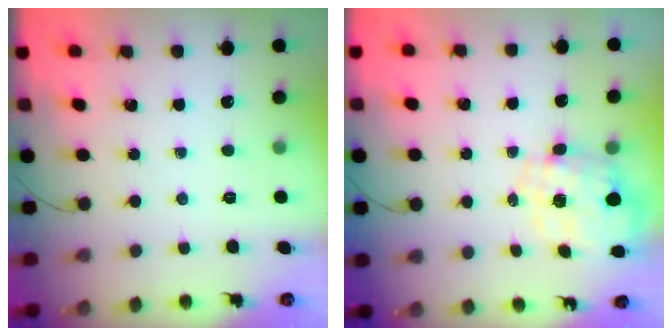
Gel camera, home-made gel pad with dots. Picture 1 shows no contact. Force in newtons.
{"total": 2.8, "press": 2.6, "slide": 1.0}